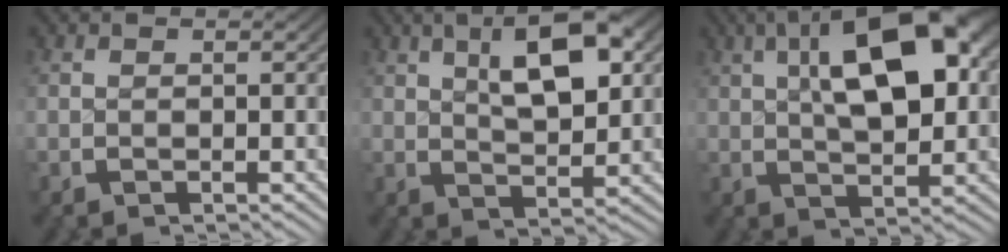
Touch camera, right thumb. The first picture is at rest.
{"total": 7.5, "force": [2.6, 3.3, 6.2], "torque": [-0.090, 0.008, 0.041]}
{"total": 11.9, "force": [3.2, 5.6, 10.0], "torque": [-0.147, 0.012, 0.048]}